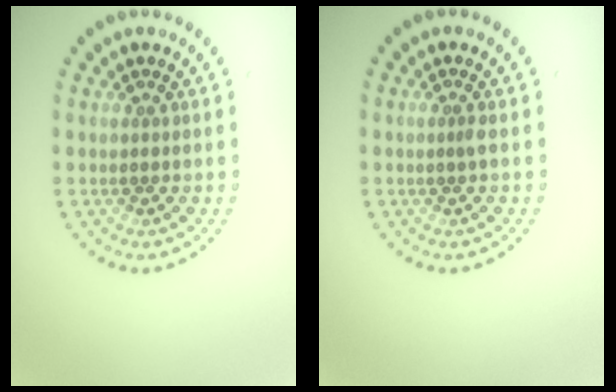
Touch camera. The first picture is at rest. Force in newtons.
{"total": 0.6, "press": 0.4, "slide": 0.5}